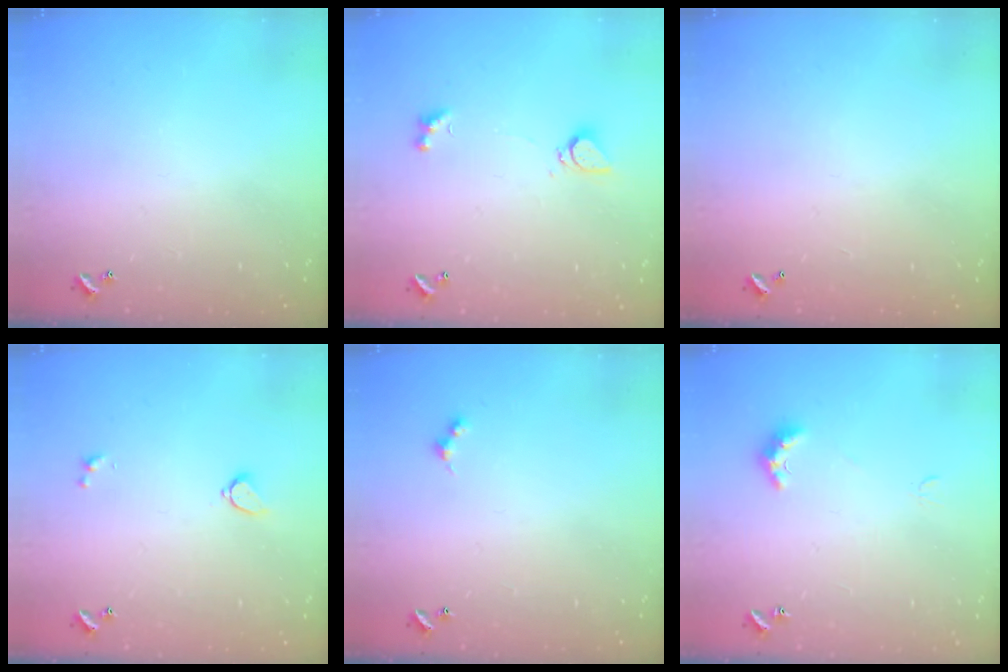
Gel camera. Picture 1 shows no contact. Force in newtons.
{"total": 1.3, "press": 1.2, "slide": 0.4}
{"total": 3.0, "press": 3.0, "slide": 0.1}
{"total": 1.5, "press": 1.4, "slide": 0.3}
{"total": 1.5, "press": 1.5, "slide": 0.3}
{"total": 4.2, "press": 4.1, "slide": 0.8}